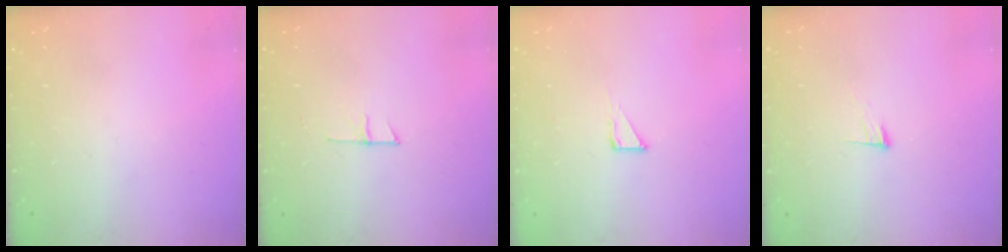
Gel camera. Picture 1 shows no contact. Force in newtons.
{"total": 4.7, "press": 4.7, "slide": 0.3}
{"total": 2.6, "press": 2.6, "slide": 0.1}
{"total": 8.9, "press": 8.8, "slide": 1.6}